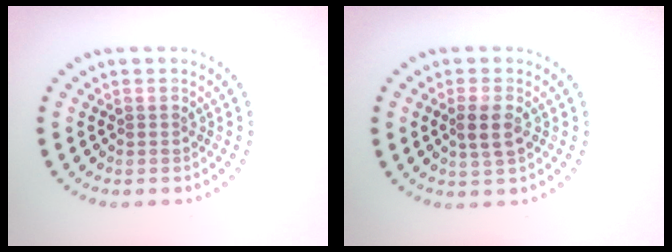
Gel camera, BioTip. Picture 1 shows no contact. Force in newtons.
{"total": 2.6, "press": 2.5, "slide": 0.7}